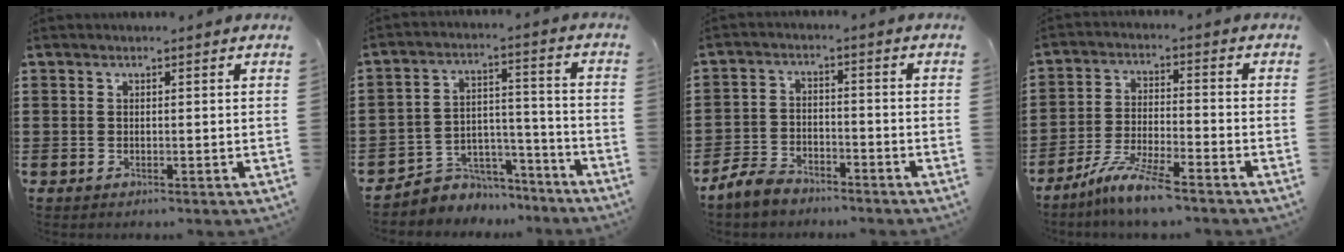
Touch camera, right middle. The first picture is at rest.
{"total": 5.2, "force": [-4.4, 2.7, 0.0], "torque": [-0.007, 0.018, -0.091]}
{"total": 3.7, "force": [-3.4, 1.1, 1.0], "torque": [-0.033, 0.004, -0.074]}
{"total": 8.0, "force": [-6.7, 0.5, 4.3], "torque": [-0.095, -0.008, -0.131]}